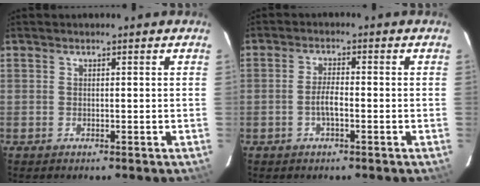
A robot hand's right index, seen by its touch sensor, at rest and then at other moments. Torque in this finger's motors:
{"motor_torque": [0.74, -0.35, 0.45, 0.10]}